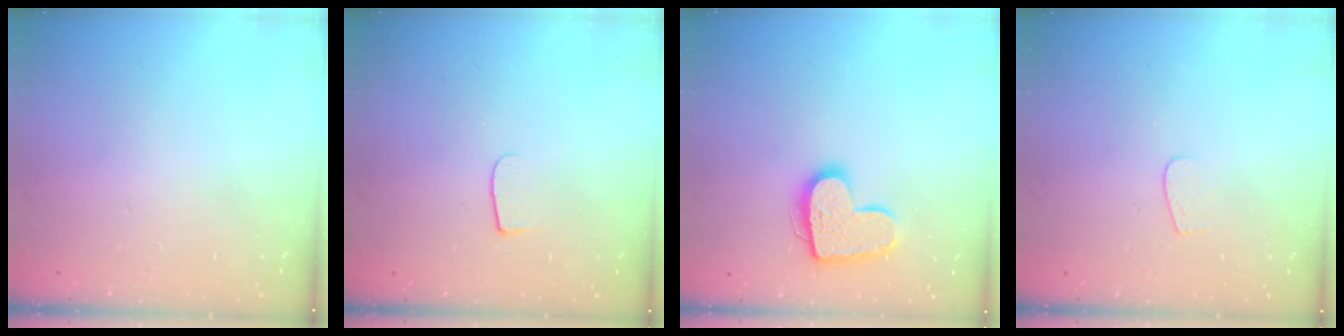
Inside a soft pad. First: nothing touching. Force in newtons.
{"total": 6.0, "press": 6.0, "slide": 0.6}
{"total": 14.5, "press": 14.5, "slide": 0.9}
{"total": 3.7, "press": 3.7, "slide": 0.3}